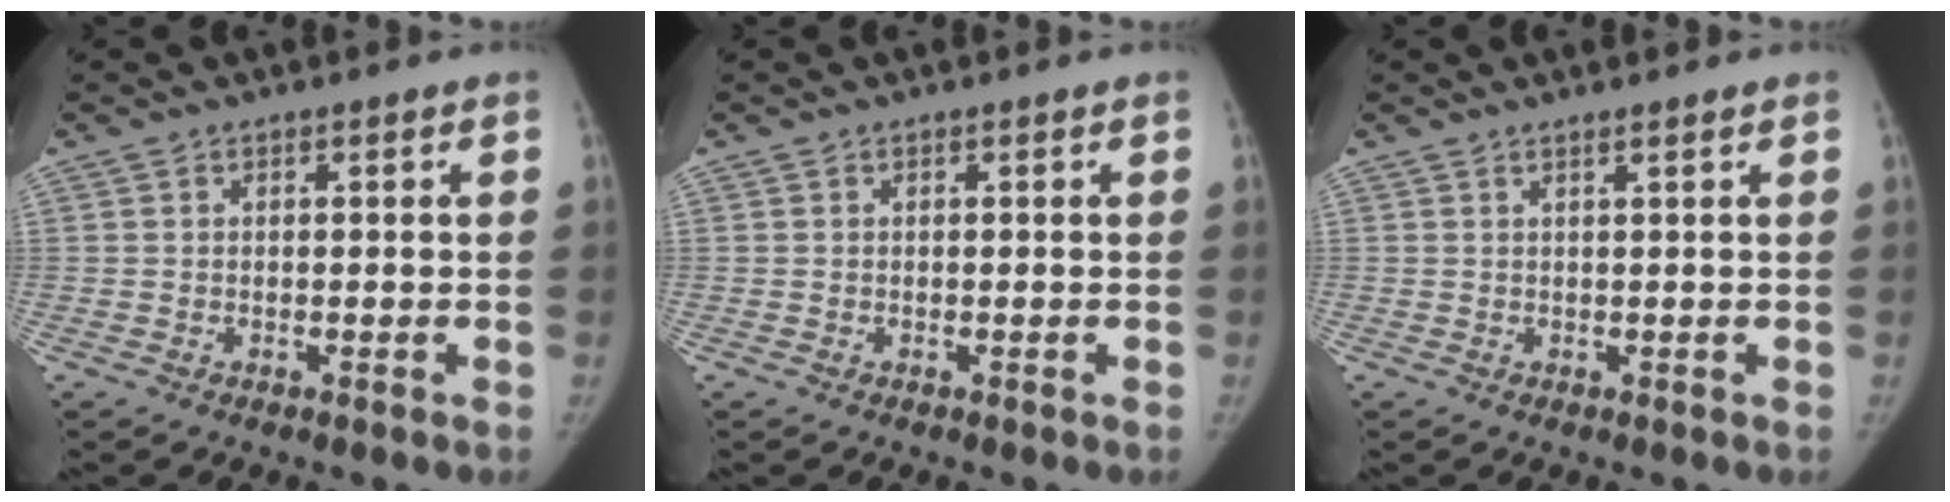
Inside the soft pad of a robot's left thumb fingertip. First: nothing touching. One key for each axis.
{"total": 0.0}
{"total": 0.8, "fx": 0.5, "fy": -0.2, "fz": 0.5, "tx": -0.019, "ty": -0.006, "tz": 0.014}